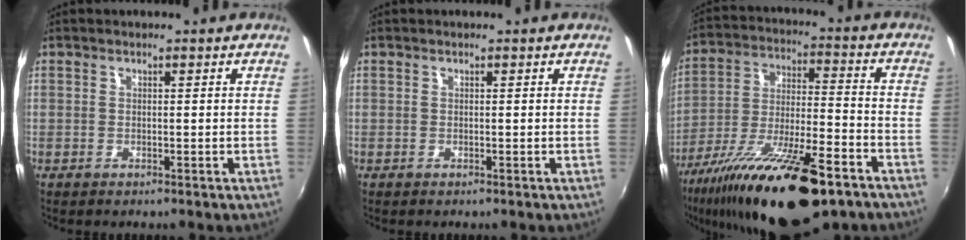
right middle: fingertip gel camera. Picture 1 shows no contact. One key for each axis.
{"total": 0.0}
{"total": 23.9, "fx": -15.5, "fy": 6.4, "fz": 17.0, "tx": -0.311, "ty": -0.050, "tz": -0.255}